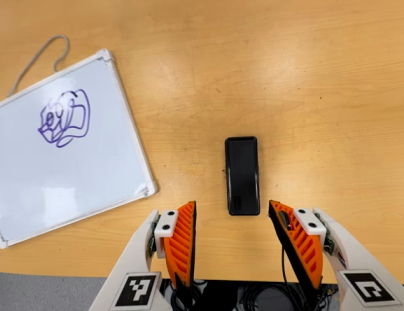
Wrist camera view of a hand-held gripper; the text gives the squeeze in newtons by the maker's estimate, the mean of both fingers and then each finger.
{"total": 0.0}